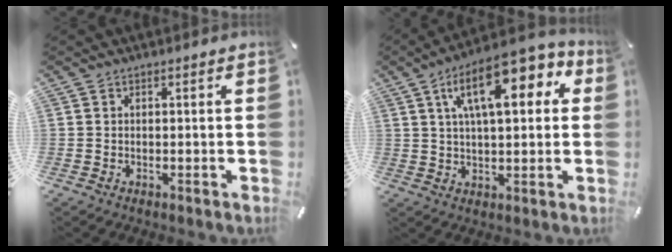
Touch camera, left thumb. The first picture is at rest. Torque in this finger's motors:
{"motor_torque": [1.61, 1.57, 1.84, -0.93, 0.48]}